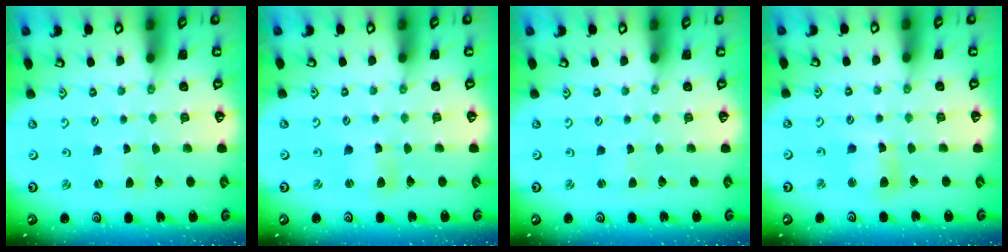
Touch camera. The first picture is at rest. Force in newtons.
{"total": 2.5, "press": 2.5, "slide": 0.3}
{"total": 1.0, "press": 0.9, "slide": 0.1}
{"total": 7.4, "press": 7.3, "slide": 1.2}